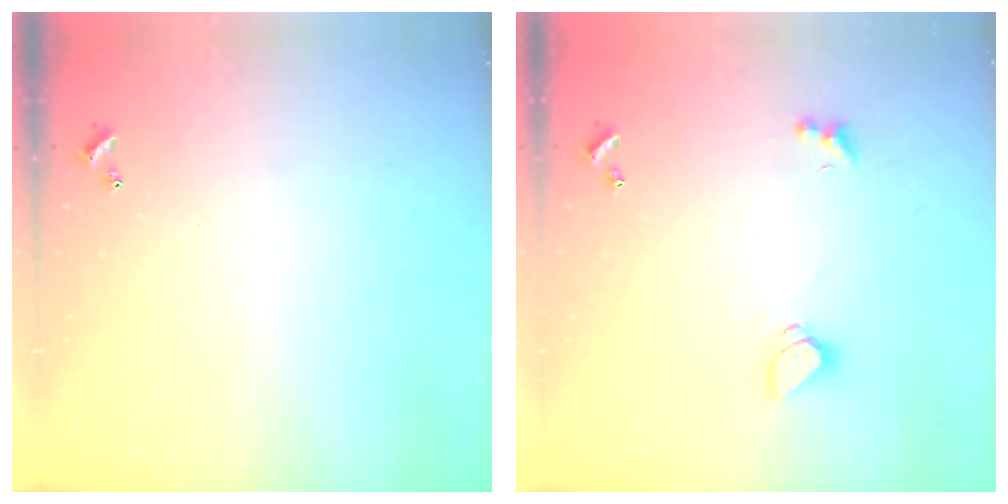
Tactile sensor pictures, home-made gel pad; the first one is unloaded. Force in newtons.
{"total": 2.2, "press": 2.2, "slide": 0.5}